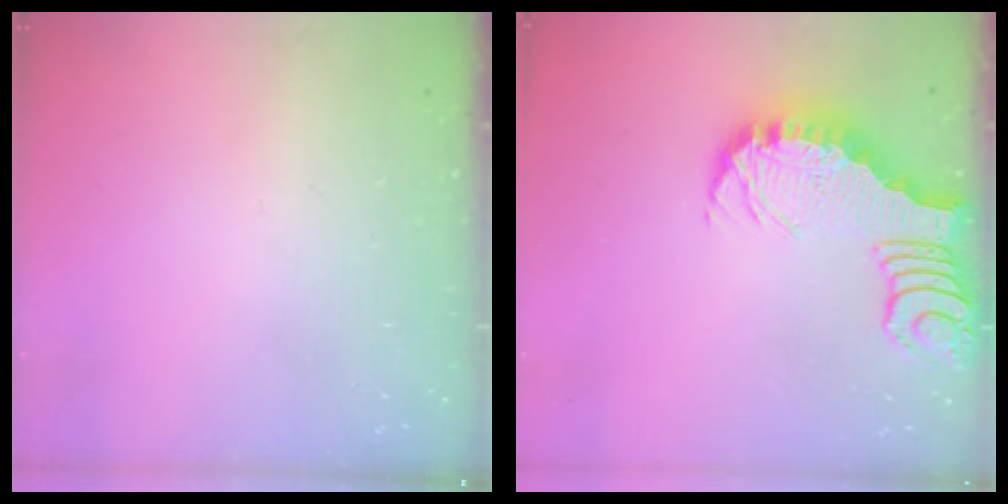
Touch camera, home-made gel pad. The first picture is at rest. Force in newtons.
{"total": 3.2, "press": 3.2, "slide": 0.5}